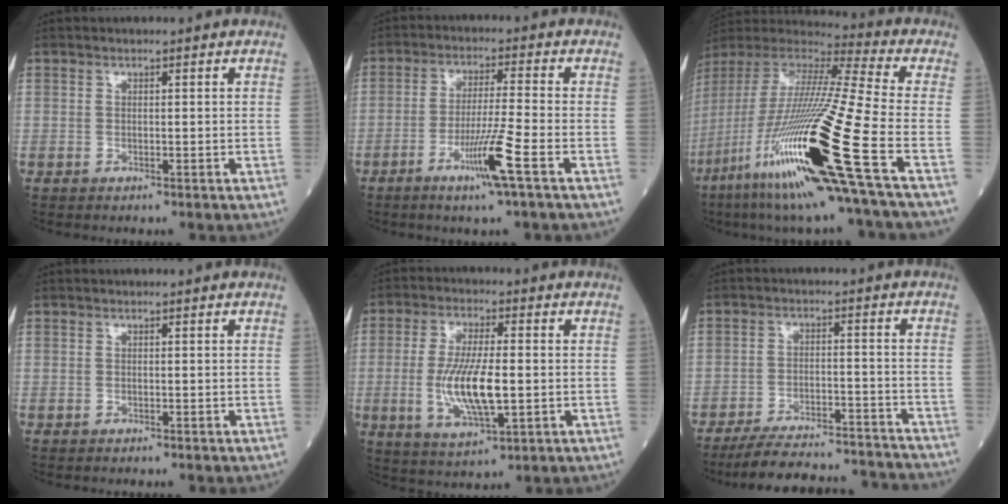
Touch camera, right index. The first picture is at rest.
{"total": 7.8, "force": [-3.8, -1.0, 6.7], "torque": [-0.129, -0.014, -0.074]}
{"total": 29.8, "force": [-11.4, 0.7, 27.5], "torque": [-0.538, -0.067, -0.216]}
{"total": 0.0}
{"total": 10.7, "force": [-1.3, 2.5, 10.4], "torque": [-0.212, -0.010, -0.020]}
{"total": 17.9, "force": [-16.9, 2.1, 5.3], "torque": [-0.092, 0.001, -0.237]}